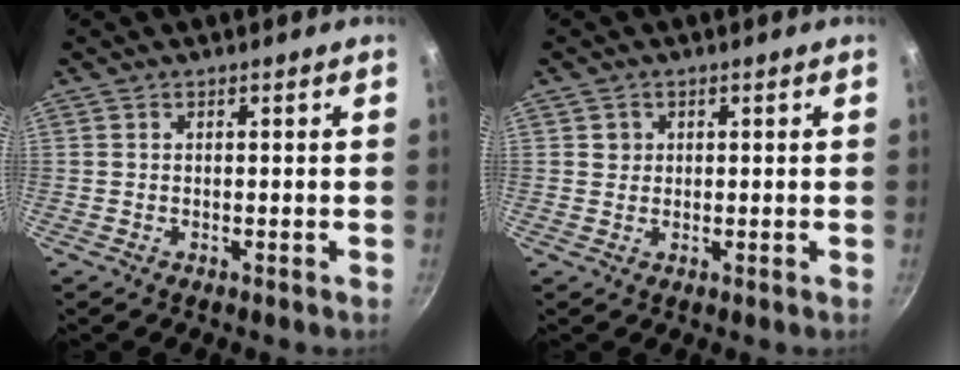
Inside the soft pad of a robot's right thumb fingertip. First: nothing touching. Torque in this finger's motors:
{"motor_torque": [-0.24, 0.45, 0.43, -0.35, -0.02]}